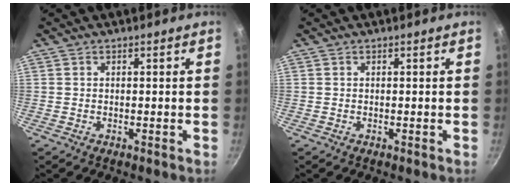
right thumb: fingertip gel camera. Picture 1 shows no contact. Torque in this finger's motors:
{"motor_torque": [-0.02, 0.01, -0.21, 0.21, 0.00]}